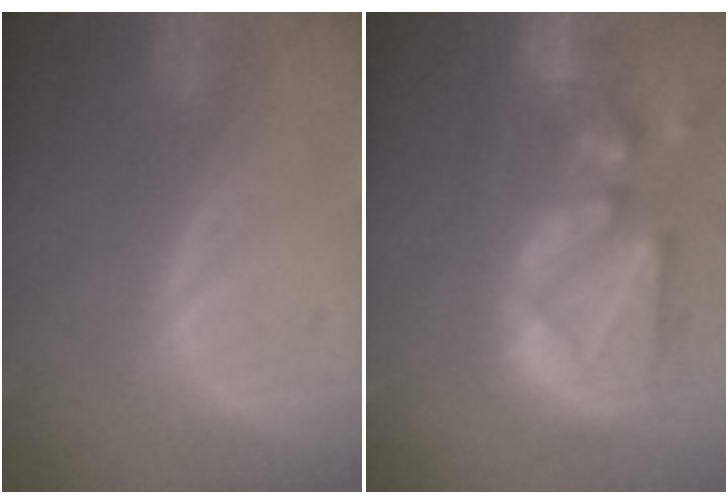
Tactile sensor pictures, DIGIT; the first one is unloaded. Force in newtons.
{"total": 12.5, "press": 11.0, "slide": 5.9}